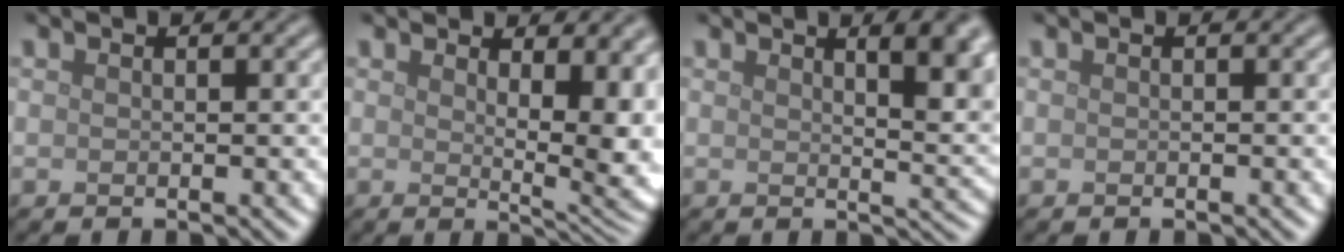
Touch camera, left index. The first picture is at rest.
{"total": 7.9, "force": [2.2, 3.3, 6.8], "torque": [-0.065, -0.005, 0.040]}
{"total": 6.5, "force": [2.7, 2.4, 5.4], "torque": [-0.040, 0.007, 0.032]}
{"total": 0.0}